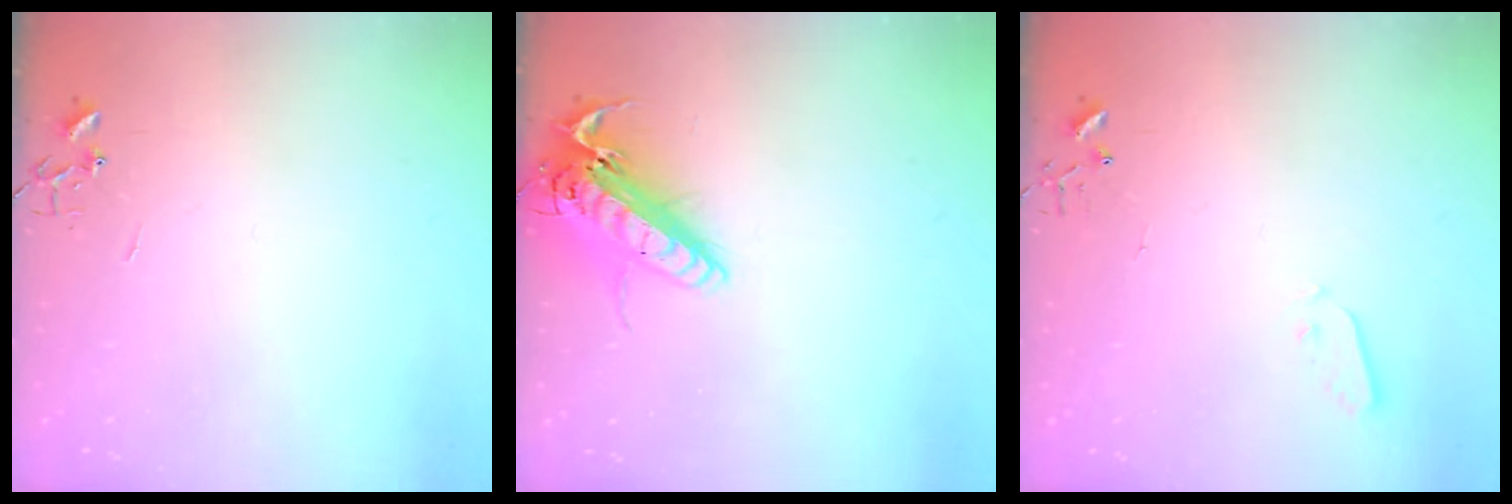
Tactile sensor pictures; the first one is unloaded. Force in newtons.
{"total": 17.8, "press": 17.5, "slide": 3.3}
{"total": 2.5, "press": 2.5, "slide": 0.4}